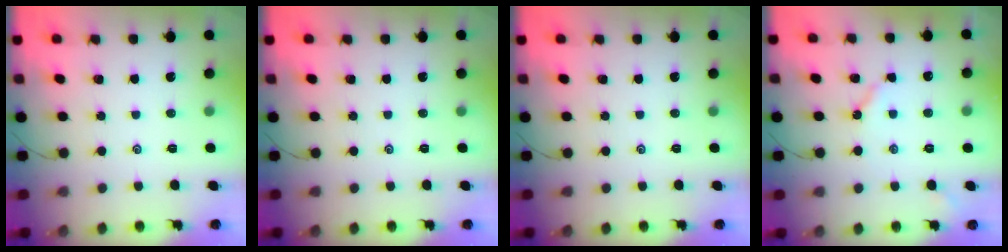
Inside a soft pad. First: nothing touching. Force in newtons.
{"total": 0.0}
{"total": 0.0}
{"total": 3.6, "press": 3.6, "slide": 0.3}